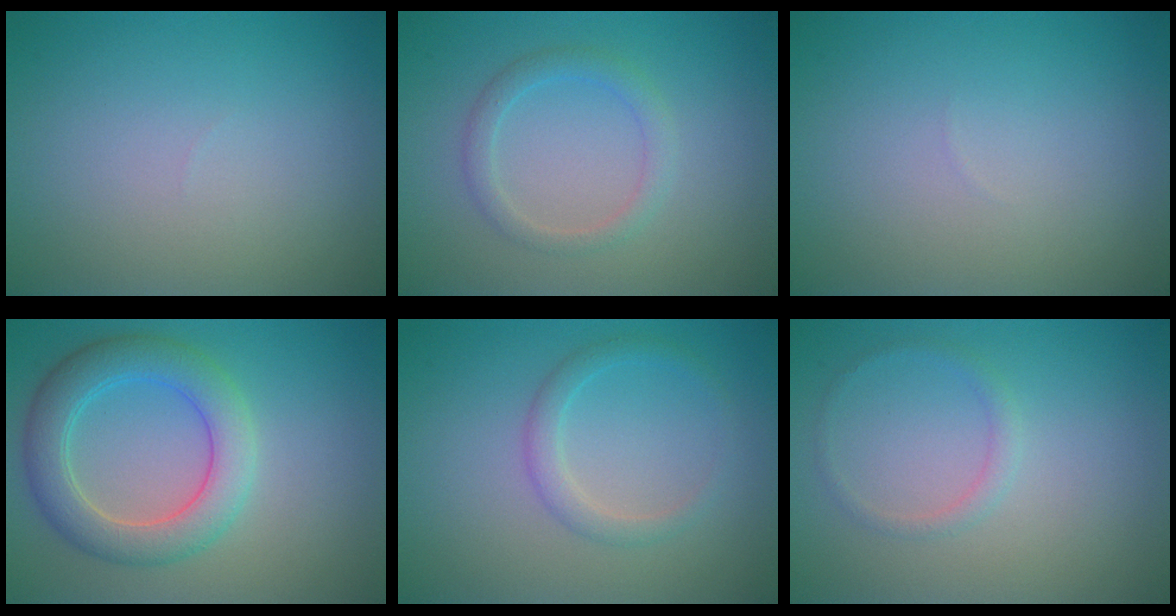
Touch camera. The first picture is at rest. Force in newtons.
{"total": 2.0, "press": 1.9, "slide": 0.1}
{"total": 0.0}
{"total": 5.2, "press": 5.2, "slide": 0.1}
{"total": 1.8, "press": 1.8, "slide": 0.1}
{"total": 1.0, "press": 1.0, "slide": 0.1}